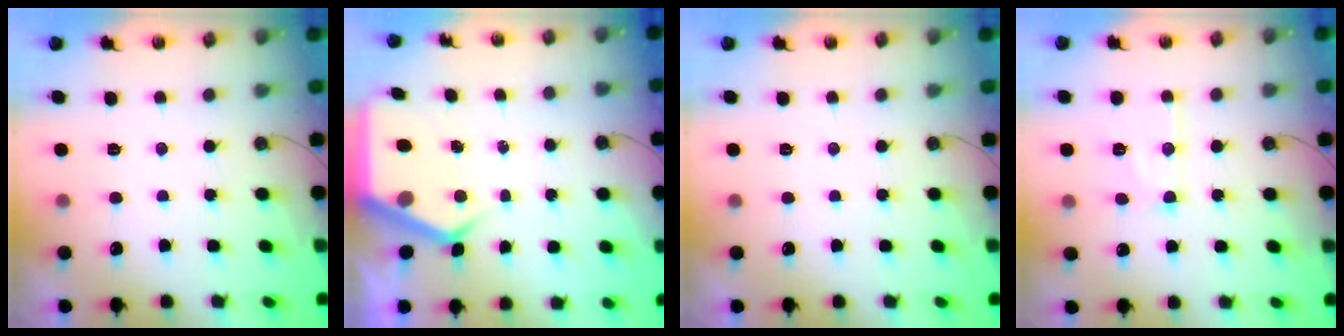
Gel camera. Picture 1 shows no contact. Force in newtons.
{"total": 5.9, "press": 5.9, "slide": 0.5}
{"total": 0.0}
{"total": 10.0, "press": 10.0, "slide": 0.6}